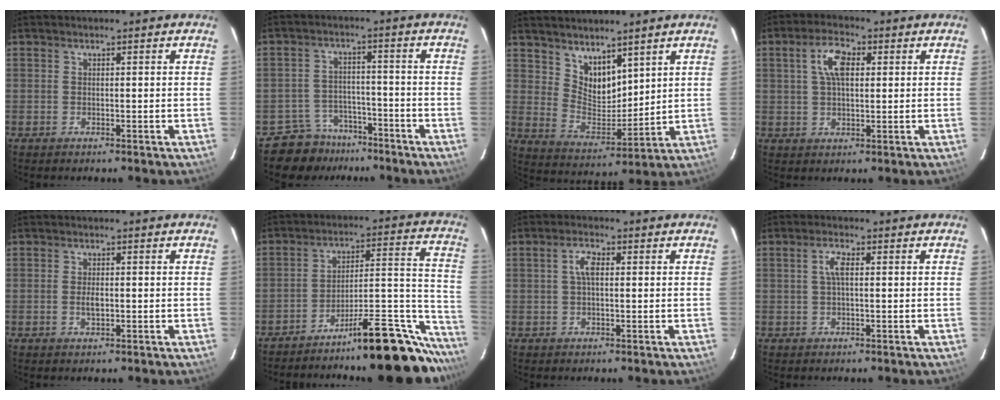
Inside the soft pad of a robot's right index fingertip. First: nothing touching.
{"total": 7.7, "force": [-6.0, 4.8, 0.0], "torque": [-0.013, 0.028, -0.091]}
{"total": 8.6, "force": [6.2, 4.6, 3.6], "torque": [-0.056, -0.002, 0.129]}
{"total": 6.3, "force": [1.8, 3.1, 5.2], "torque": [-0.097, 0.016, 0.033]}
{"total": 2.2, "force": [-0.4, 1.0, 1.9], "torque": [-0.035, -0.001, -0.006]}
{"total": 22.2, "force": [-19.3, 3.0, 10.5], "torque": [-0.102, 0.030, -0.282]}
{"total": 3.1, "force": [0.4, 1.3, 2.8], "torque": [-0.056, 0.009, 0.008]}
{"total": 2.7, "force": [0.4, 0.8, 2.6], "torque": [-0.054, 0.007, 0.006]}